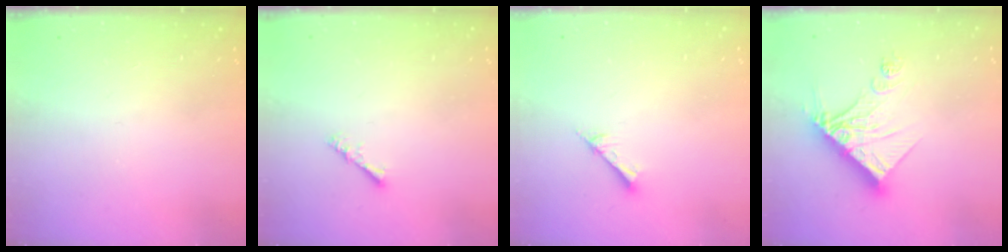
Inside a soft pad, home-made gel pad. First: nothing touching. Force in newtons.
{"total": 2.4, "press": 2.4, "slide": 0.3}
{"total": 2.6, "press": 2.6, "slide": 0.1}
{"total": 14.3, "press": 14.2, "slide": 1.4}